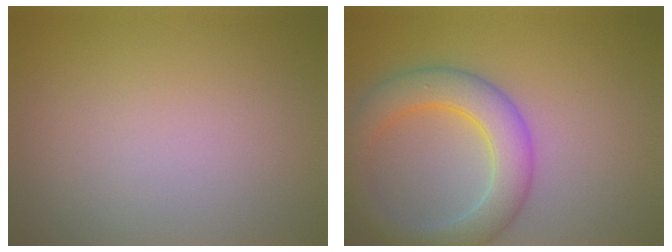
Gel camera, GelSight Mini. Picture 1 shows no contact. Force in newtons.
{"total": 5.6, "press": 5.6, "slide": 0.2}